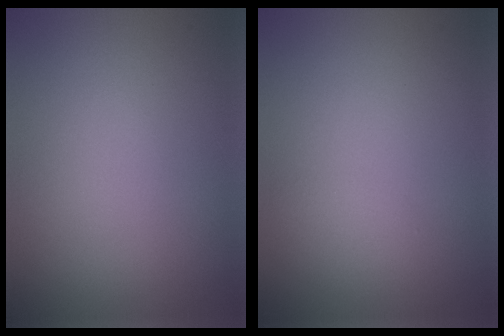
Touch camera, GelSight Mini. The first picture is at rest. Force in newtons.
{"total": 0.8, "press": 0.8, "slide": 0.0}